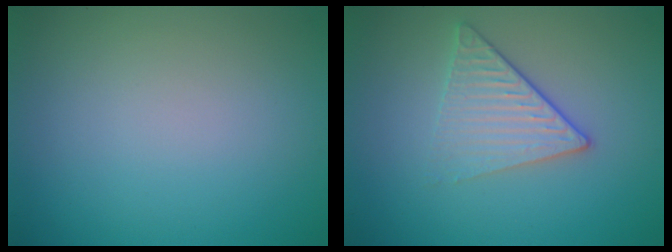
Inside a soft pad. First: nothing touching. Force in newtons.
{"total": 3.3, "press": 2.8, "slide": 1.8}